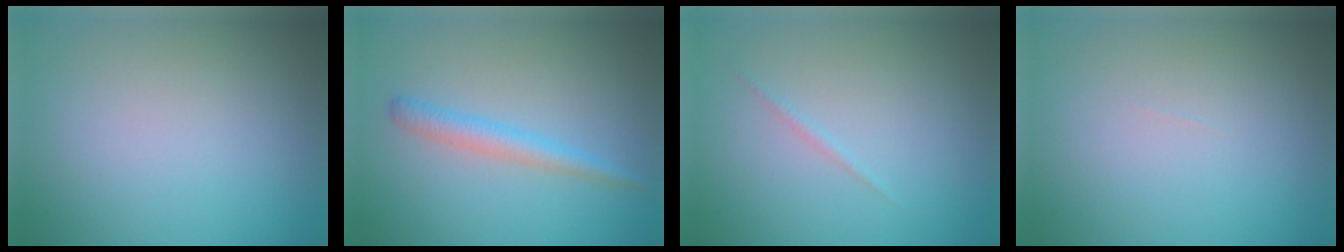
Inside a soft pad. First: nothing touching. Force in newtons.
{"total": 2.2, "press": 2.2, "slide": 0.2}
{"total": 0.5, "press": 0.5, "slide": 0.1}
{"total": 0.0}